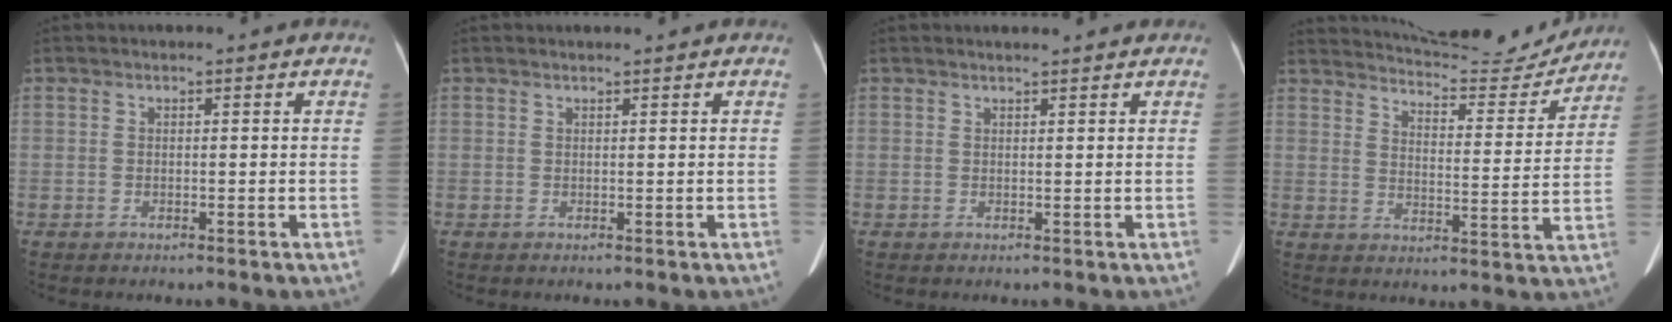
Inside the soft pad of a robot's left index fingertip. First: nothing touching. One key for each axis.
{"total": 1.1, "fx": 1.0, "fy": 0.0, "fz": 0.4, "tx": -0.009, "ty": 0.009, "tz": 0.017}
{"total": 2.7, "fx": 2.5, "fy": 0.3, "fz": 0.9, "tx": -0.015, "ty": 0.011, "tz": 0.032}
{"total": 17.0, "fx": 16.5, "fy": 2.1, "fz": 3.7, "tx": -0.049, "ty": -0.036, "tz": 0.215}